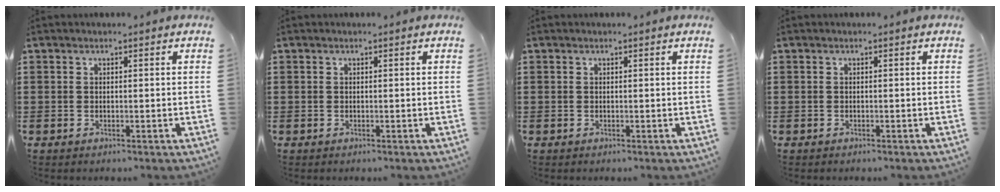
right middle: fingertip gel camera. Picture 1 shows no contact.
{"total": 0.0}
{"total": 0.0}
{"total": 0.0}